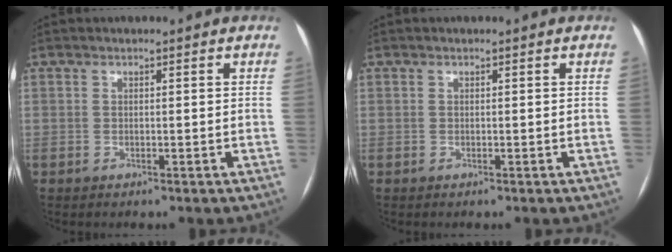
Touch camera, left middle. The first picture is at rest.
{"total": 0.0}